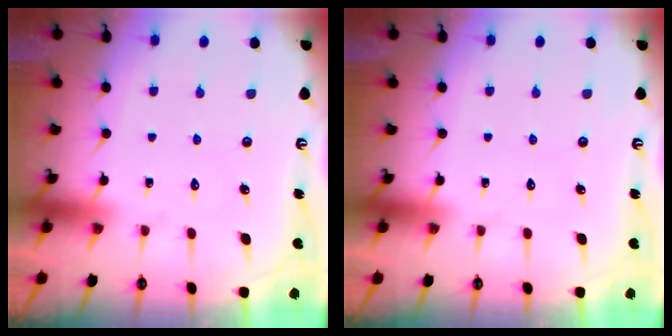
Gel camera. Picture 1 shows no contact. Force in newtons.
{"total": 0.0}